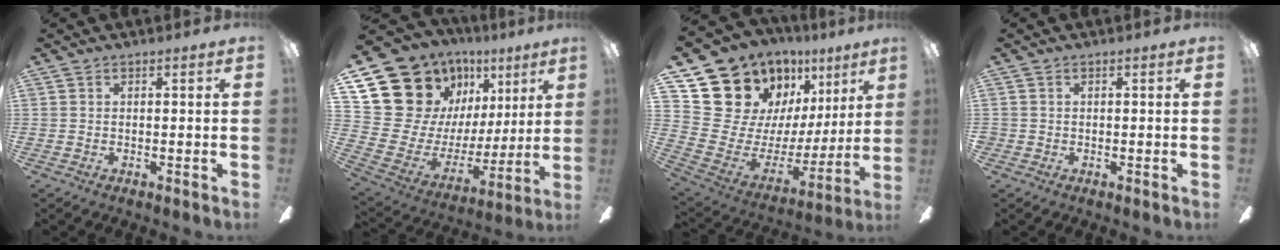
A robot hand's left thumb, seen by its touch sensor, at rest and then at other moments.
{"total": 18.4, "force": [10.8, 13.9, 5.7], "torque": [-0.108, -0.083, 0.235]}
{"total": 17.5, "force": [12.8, 10.8, 5.0], "torque": [-0.102, -0.107, 0.262]}
{"total": 0.7, "force": [0.0, 0.7, 0.0], "torque": [0.001, 0.005, -0.002]}